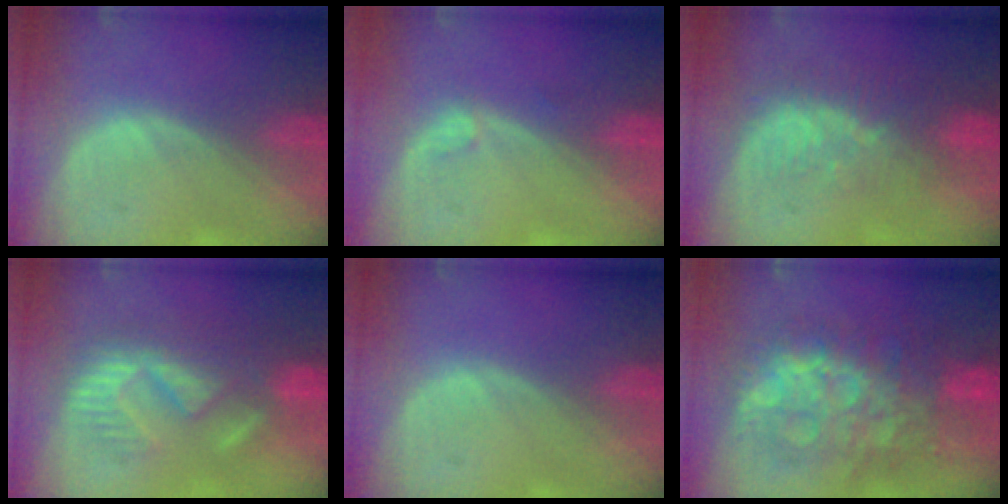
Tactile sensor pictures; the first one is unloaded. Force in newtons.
{"total": 0.8, "press": 0.7, "slide": 0.1}
{"total": 8.2, "press": 7.1, "slide": 4.0}
{"total": 8.9, "press": 8.7, "slide": 1.9}
{"total": 0.0}
{"total": 12.2, "press": 12.2, "slide": 1.3}